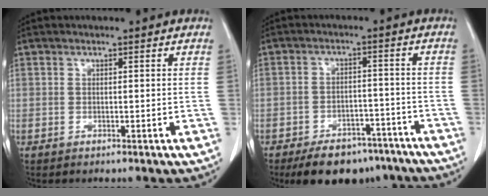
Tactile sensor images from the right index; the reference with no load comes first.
{"total": 11.8, "force": [-9.2, 5.8, 4.5], "torque": [-0.051, 0.011, -0.130]}